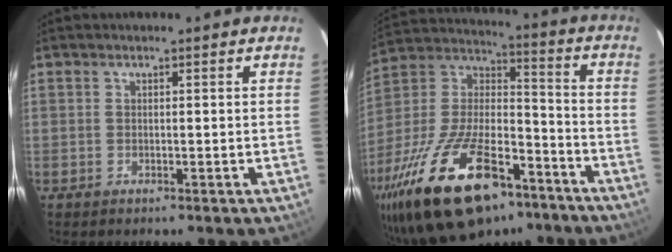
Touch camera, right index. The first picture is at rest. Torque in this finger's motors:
{"motor_torque": [1.48, -0.66, 0.95, 0.21]}